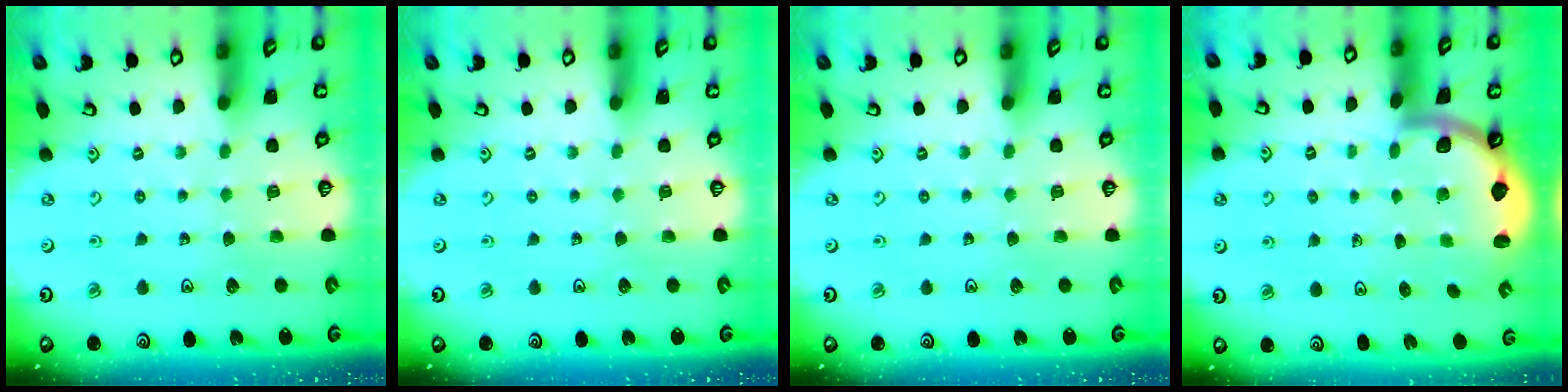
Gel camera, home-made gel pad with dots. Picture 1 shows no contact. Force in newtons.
{"total": 0.0}
{"total": 0.0}
{"total": 1.8, "press": 1.8, "slide": 0.1}